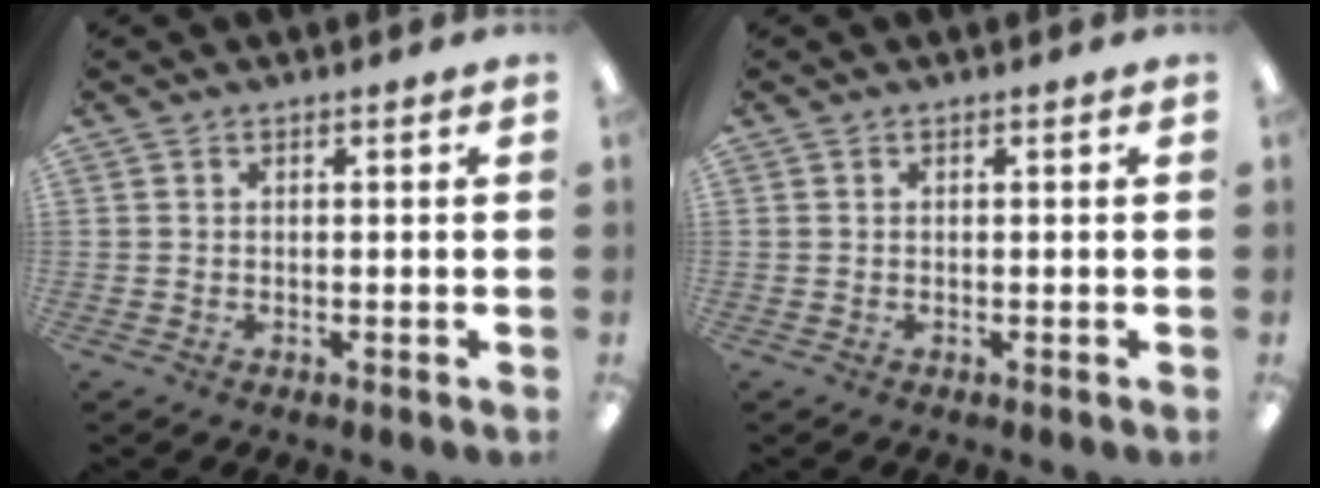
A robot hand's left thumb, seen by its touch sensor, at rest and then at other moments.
{"total": 0.0}